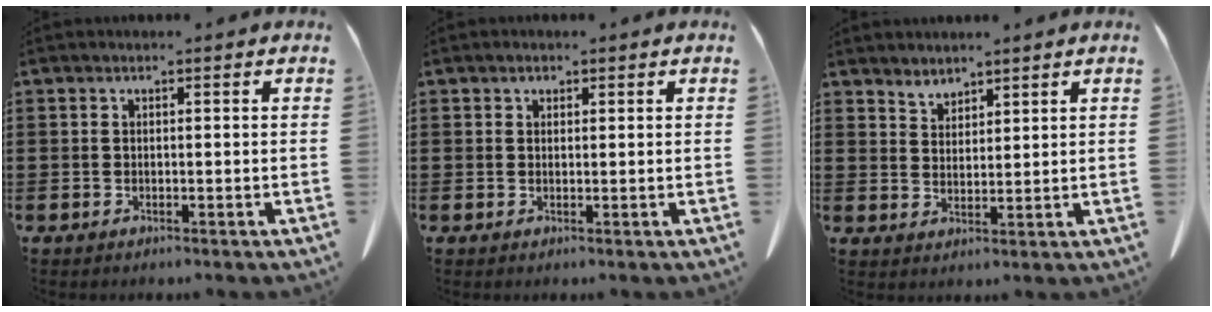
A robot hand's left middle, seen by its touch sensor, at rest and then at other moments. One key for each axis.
{"total": 0.9, "fx": 0.7, "fy": 0.5, "fz": 0.3, "tx": -0.008, "ty": 0.001, "tz": 0.014}
{"total": 2.7, "fx": 2.6, "fy": 0.5, "fz": -0.1, "tx": -0.005, "ty": -0.008, "tz": 0.052}